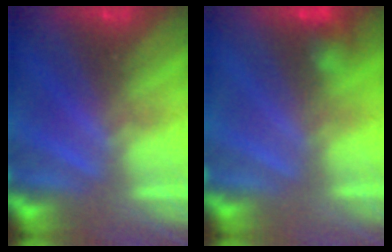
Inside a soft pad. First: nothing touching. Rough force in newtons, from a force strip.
{"total": 3.1}